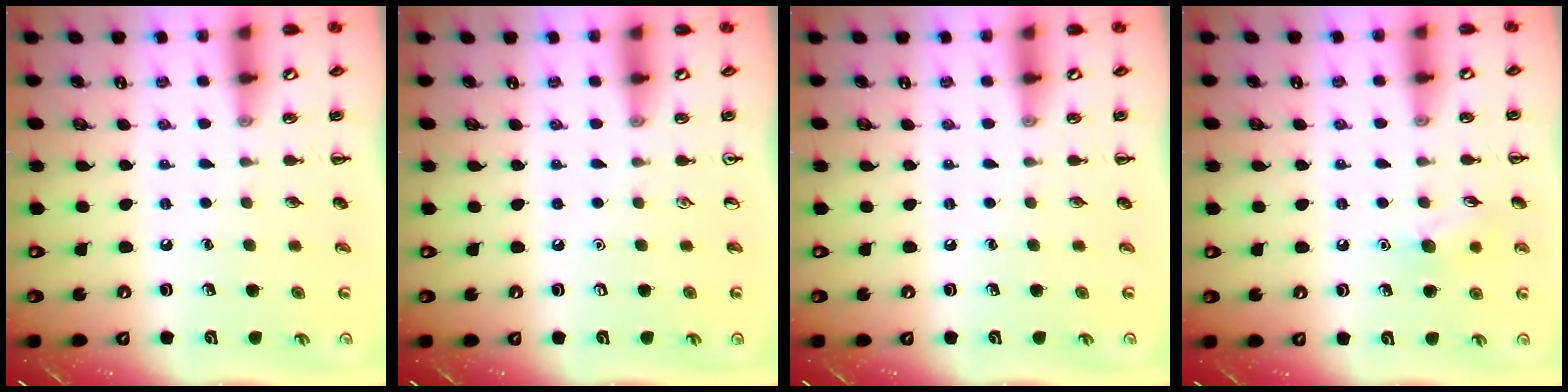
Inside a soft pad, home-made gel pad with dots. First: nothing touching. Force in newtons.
{"total": 0.0}
{"total": 0.0}
{"total": 7.1, "press": 7.0, "slide": 1.4}